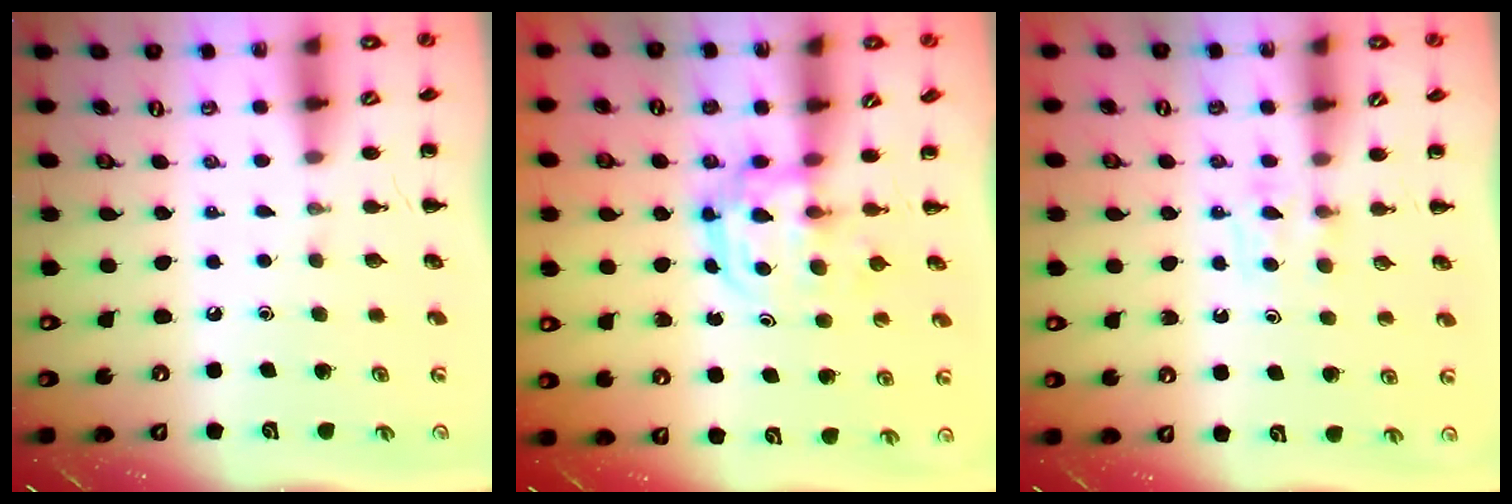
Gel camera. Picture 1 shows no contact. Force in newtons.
{"total": 3.3, "press": 3.2, "slide": 0.4}
{"total": 3.4, "press": 3.2, "slide": 1.2}